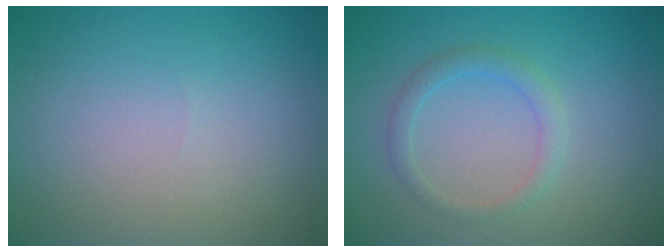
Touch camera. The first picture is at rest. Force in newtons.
{"total": 1.8, "press": 1.8, "slide": 0.1}